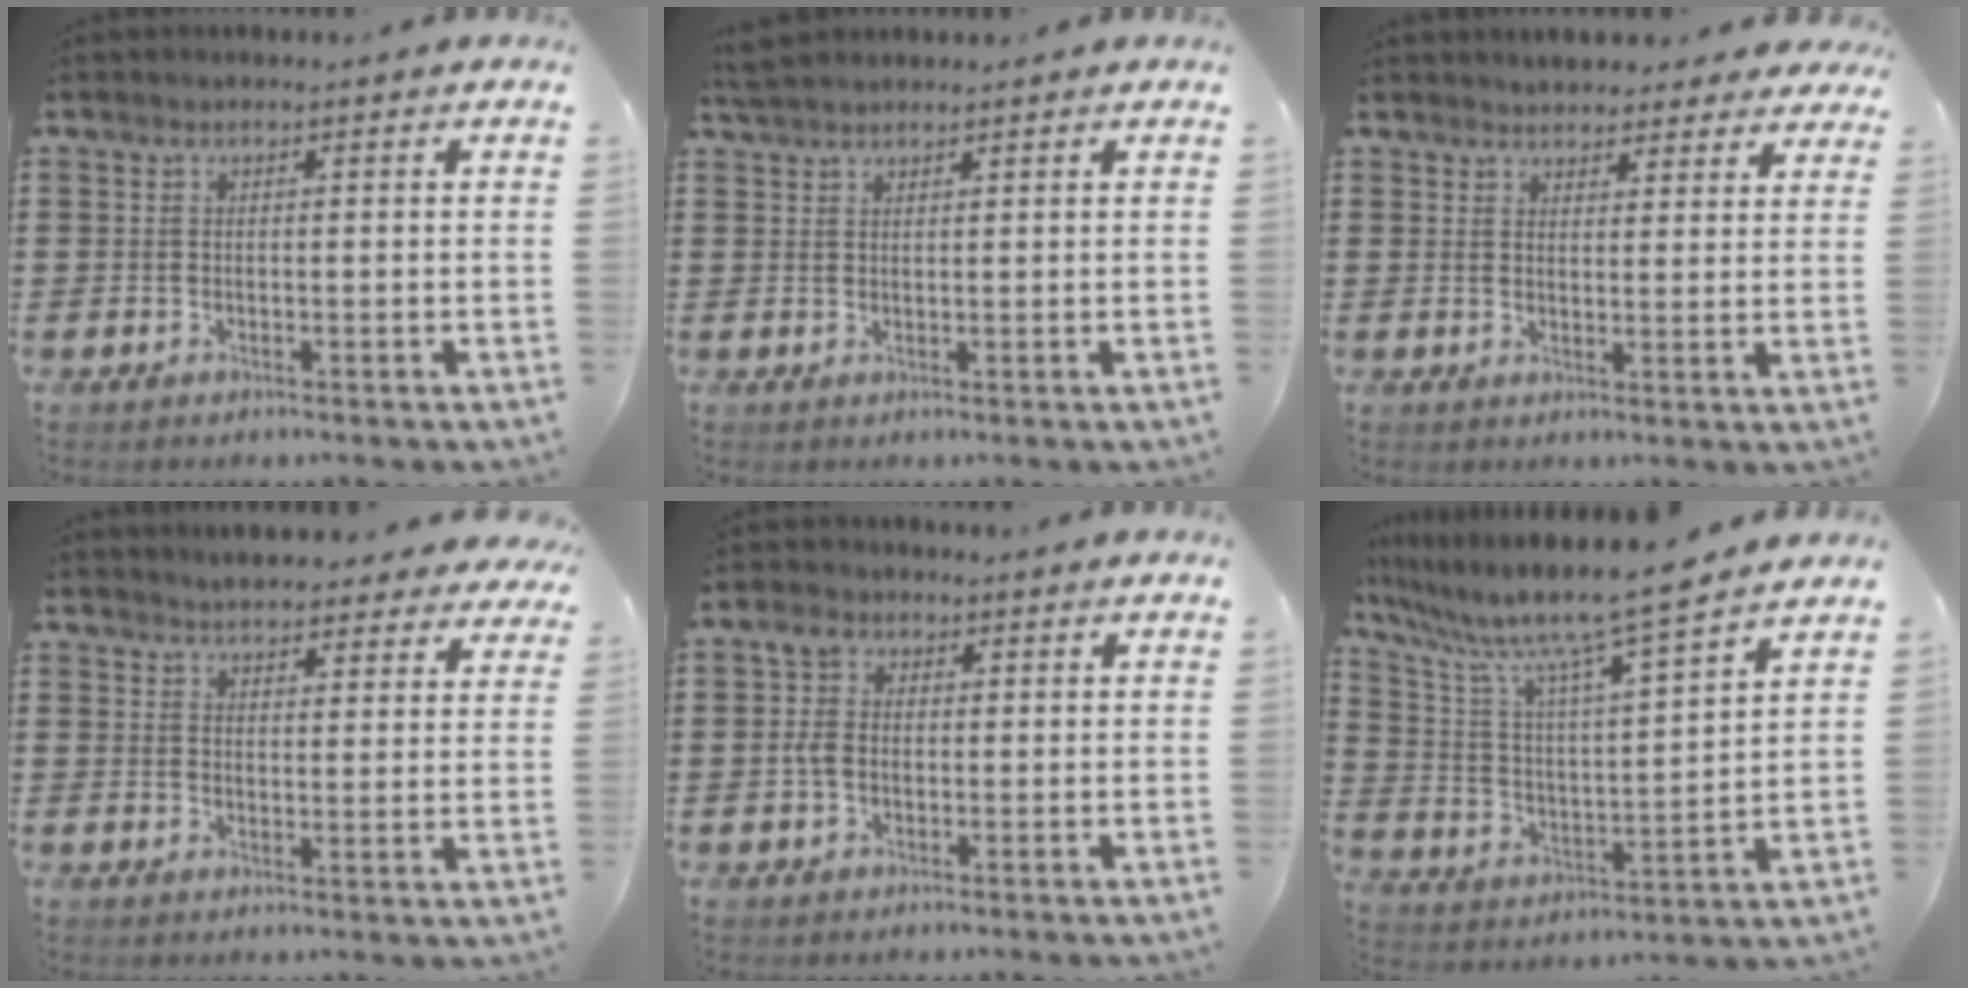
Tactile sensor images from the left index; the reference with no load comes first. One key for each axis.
{"total": 2.4, "fx": 2.2, "fy": 0.5, "fz": 0.9, "tx": -0.022, "ty": 0.004, "tz": 0.042}
{"total": 3.4, "fx": 3.3, "fy": 0.9, "fz": -0.1, "tx": -0.002, "ty": -0.009, "tz": 0.061}
{"total": 4.2, "fx": 4.2, "fy": 0.5, "fz": 0.4, "tx": -0.024, "ty": -0.013, "tz": 0.077}
{"total": 3.8, "fx": 0.1, "fy": 3.1, "fz": 2.2, "tx": -0.064, "ty": 0.005, "tz": -0.005}
{"total": 9.4, "fx": 7.9, "fy": -0.3, "fz": 5.0, "tx": -0.130, "ty": -0.056, "tz": 0.126}